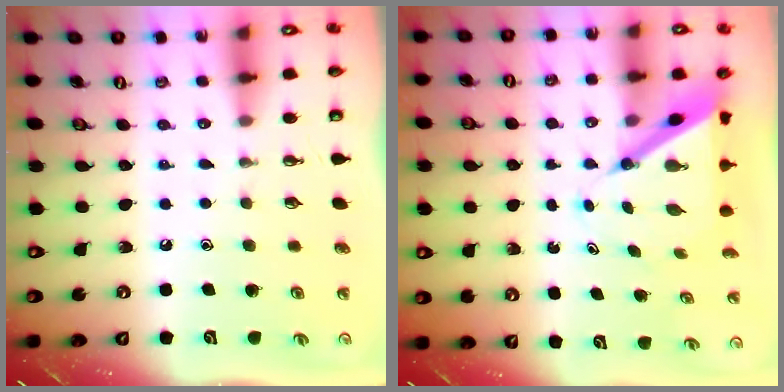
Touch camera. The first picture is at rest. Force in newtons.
{"total": 7.4, "press": 7.4, "slide": 0.6}